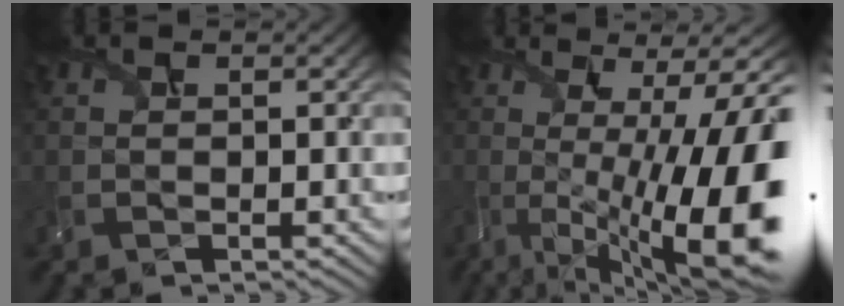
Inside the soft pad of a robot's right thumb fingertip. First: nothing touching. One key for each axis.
{"total": 17.2, "fx": -3.0, "fy": 5.2, "fz": 16.1, "tx": -0.219, "ty": -0.009, "tz": -0.032}